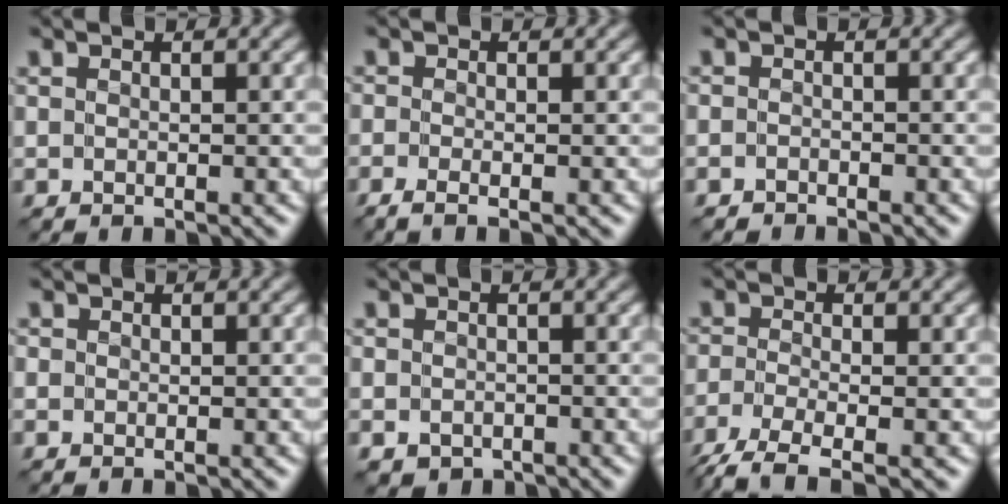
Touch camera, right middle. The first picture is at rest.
{"total": 1.6, "force": [-1.2, 0.2, 1.1], "torque": [-0.027, -0.005, -0.030]}
{"total": 1.1, "force": [-1.0, 0.1, -0.3], "torque": [0.008, 0.002, -0.023]}
{"total": 0.0}
{"total": 1.6, "force": [-1.1, 1.1, 0.4], "torque": [-0.002, -0.003, -0.021]}
{"total": 4.1, "force": [-3.1, 0.8, 2.6], "torque": [-0.055, -0.011, -0.071]}